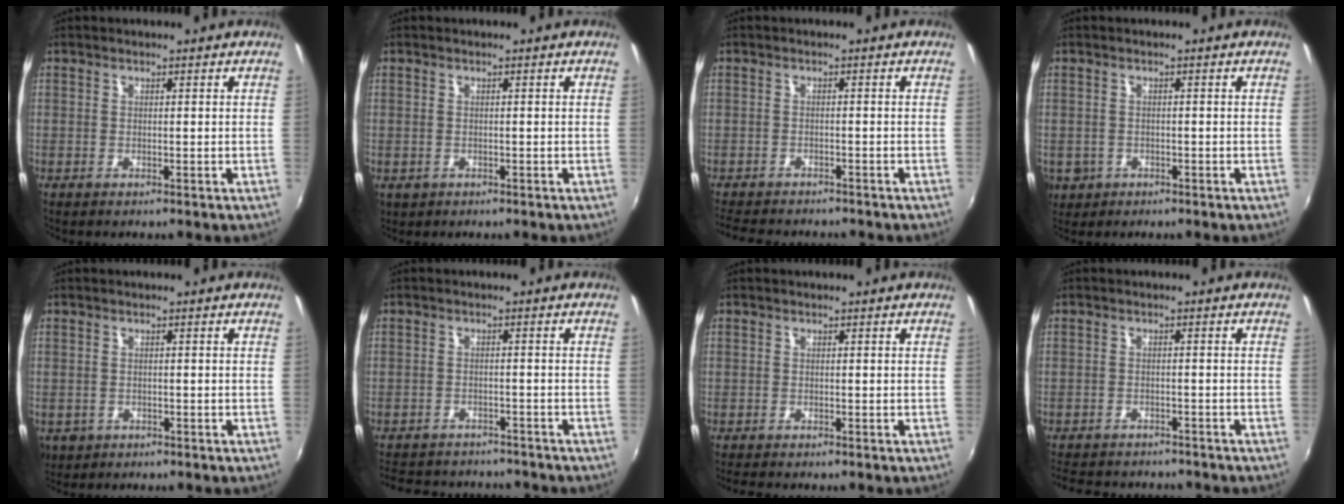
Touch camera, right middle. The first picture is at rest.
{"total": 1.5, "force": [-0.3, 1.4, 0.5], "torque": [-0.011, -0.004, -0.004]}
{"total": 7.5, "force": [-6.7, 2.2, 2.3], "torque": [-0.067, -0.015, -0.107]}
{"total": 6.2, "force": [-1.9, 5.4, 2.4], "torque": [-0.068, -0.007, -0.022]}
{"total": 4.7, "force": [-1.5, 4.0, 2.0], "torque": [-0.047, -0.009, -0.017]}
{"total": 12.3, "force": [-10.7, 4.8, 3.8], "torque": [-0.097, 0.006, -0.152]}
{"total": 1.4, "force": [-1.2, 0.7, 0.2], "torque": [-0.010, -0.006, -0.024]}
{"total": 10.7, "force": [-9.3, 4.1, 3.3], "torque": [-0.086, -0.006, -0.135]}